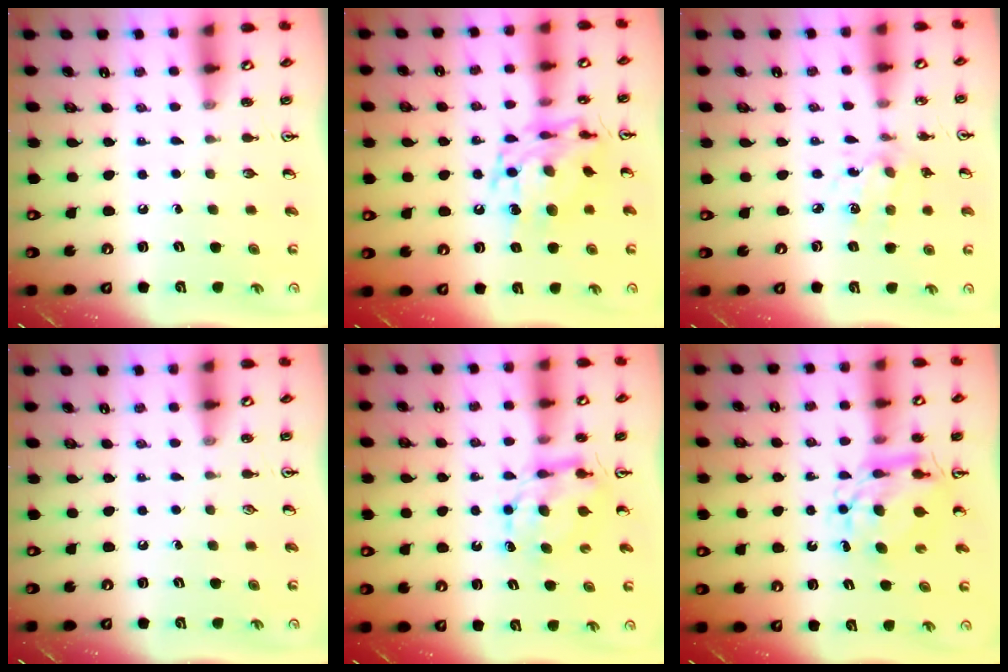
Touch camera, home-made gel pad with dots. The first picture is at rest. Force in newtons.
{"total": 13.7, "press": 13.7, "slide": 1.3}
{"total": 5.0, "press": 4.7, "slide": 1.7}
{"total": 0.0}
{"total": 6.7, "press": 6.7, "slide": 0.5}
{"total": 8.4, "press": 8.4, "slide": 0.9}